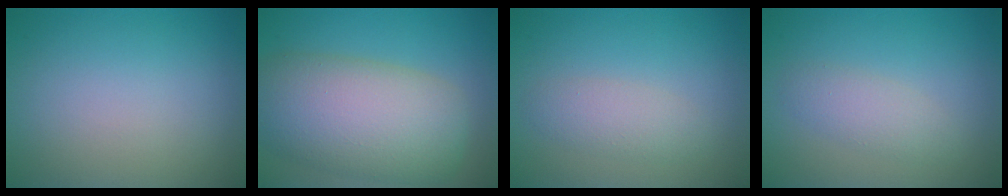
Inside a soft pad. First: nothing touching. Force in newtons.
{"total": 10.1, "press": 10.1, "slide": 0.9}
{"total": 2.2, "press": 2.2, "slide": 0.1}
{"total": 2.1, "press": 2.1, "slide": 0.1}